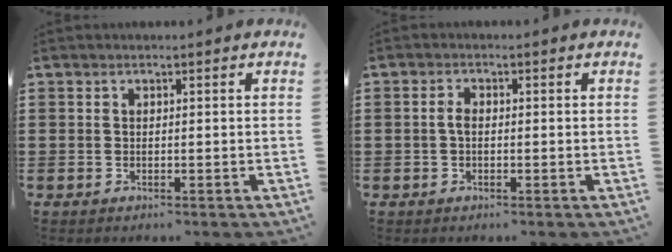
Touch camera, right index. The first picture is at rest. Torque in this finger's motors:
{"motor_torque": [0.21, 0.03, 0.19, 0.06]}